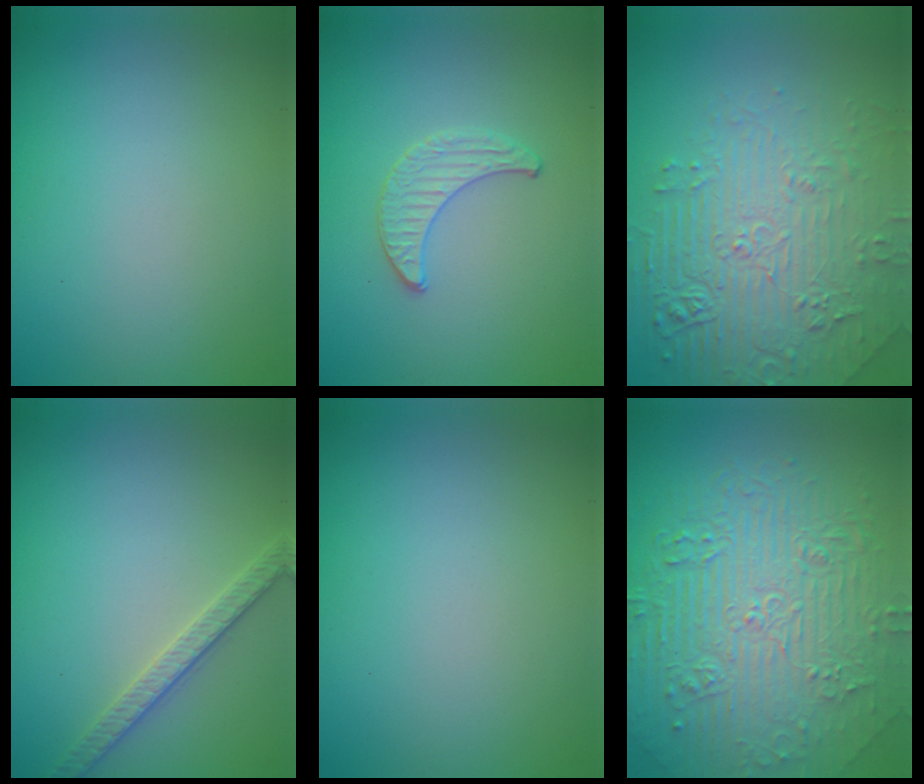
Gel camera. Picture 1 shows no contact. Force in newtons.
{"total": 1.3, "press": 1.3, "slide": 0.2}
{"total": 6.9, "press": 5.6, "slide": 4.0}
{"total": 2.7, "press": 2.6, "slide": 0.6}
{"total": 0.0}
{"total": 11.0, "press": 7.4, "slide": 8.2}